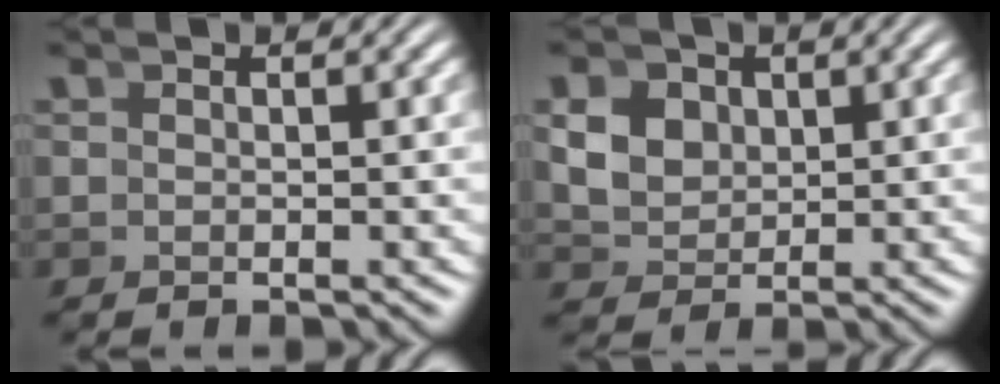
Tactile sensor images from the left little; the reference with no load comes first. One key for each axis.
{"total": 5.6, "fx": 1.3, "fy": 4.8, "fz": 2.6, "tx": -0.056, "ty": -0.009, "tz": 0.027}